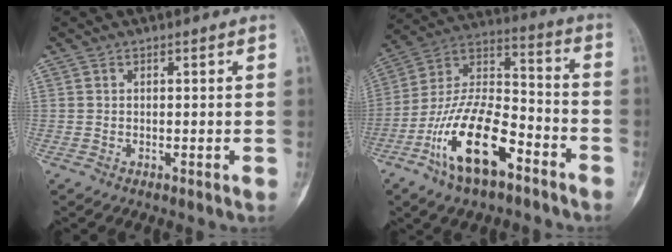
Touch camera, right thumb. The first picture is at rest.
{"total": 20.7, "force": [-10.6, 9.1, 15.2], "torque": [-0.274, 0.074, -0.195]}